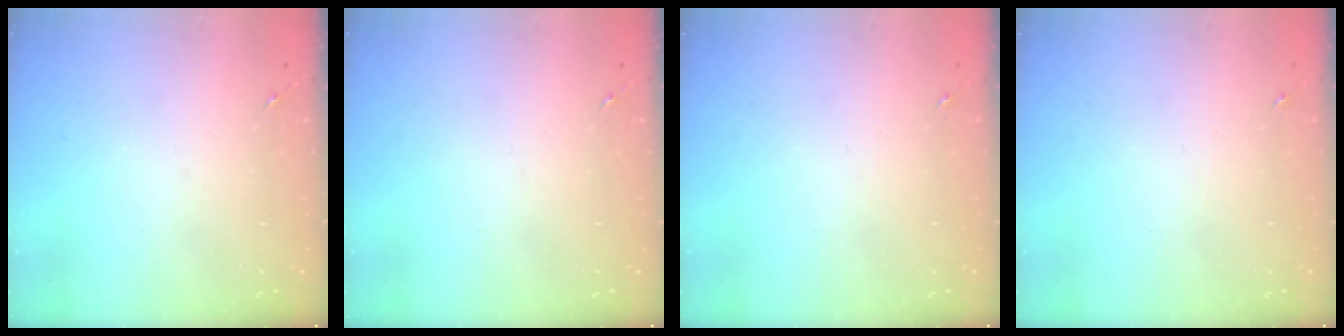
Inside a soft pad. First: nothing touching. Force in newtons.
{"total": 0.0}
{"total": 0.0}
{"total": 0.0}